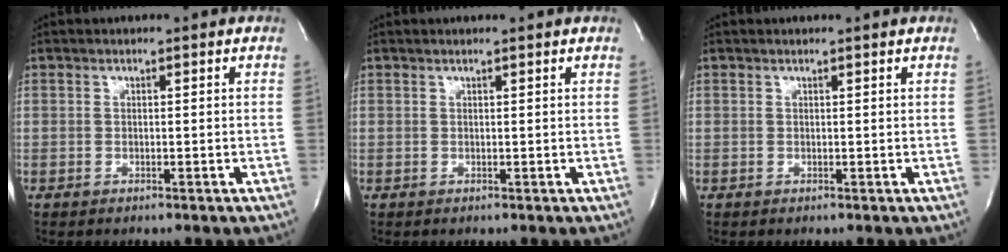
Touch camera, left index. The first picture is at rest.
{"total": 1.4, "force": [1.3, -0.1, 0.5], "torque": [-0.011, 0.010, 0.019]}
{"total": 1.1, "force": [1.0, -0.2, 0.3], "torque": [-0.012, 0.002, 0.015]}